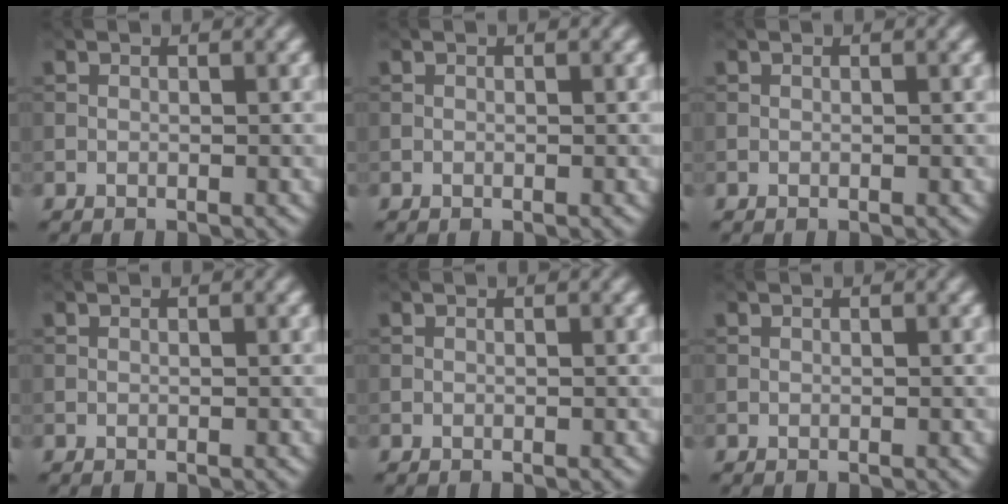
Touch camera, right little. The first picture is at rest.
{"total": 0.0}
{"total": 0.0}
{"total": 0.0}
{"total": 0.0}
{"total": 0.0}